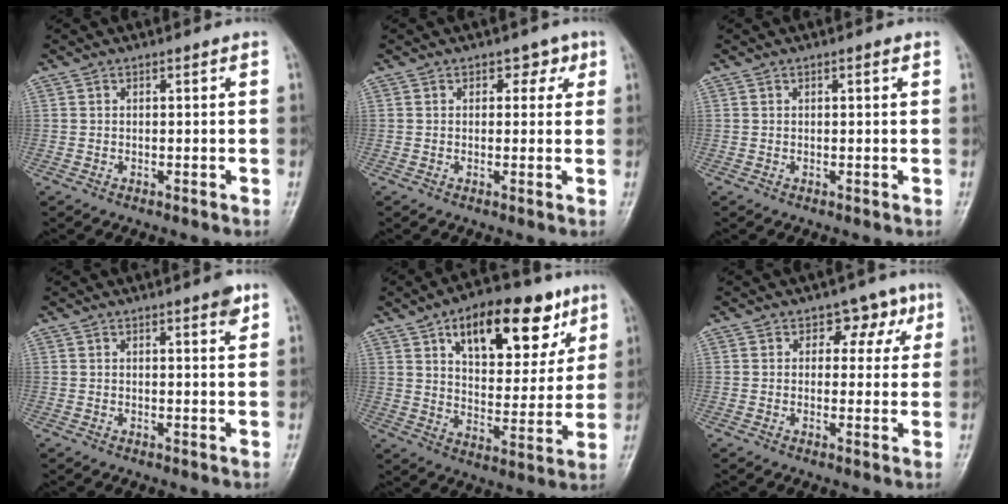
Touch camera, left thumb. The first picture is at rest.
{"total": 2.8, "force": [1.2, 2.1, 1.4], "torque": [0.011, -0.001, 0.009]}
{"total": 0.8, "force": [0.4, 0.2, 0.7], "torque": [-0.012, 0.001, 0.004]}
{"total": 2.6, "force": [1.6, 0.5, 2.0], "torque": [-0.022, -0.008, 0.018]}
{"total": 20.0, "force": [10.1, 10.1, 14.0], "torque": [-0.153, -0.029, 0.155]}
{"total": 5.2, "force": [2.2, 3.9, 2.6], "torque": [0.007, -0.002, 0.021]}